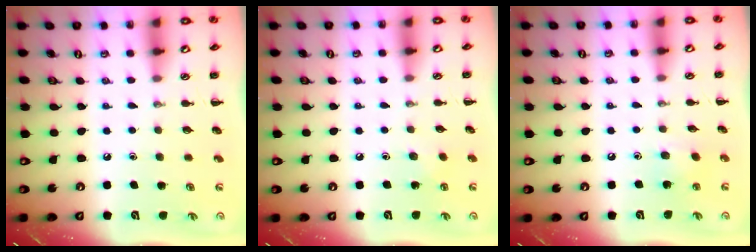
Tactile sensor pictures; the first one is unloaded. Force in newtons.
{"total": 4.0, "press": 3.8, "slide": 1.2}
{"total": 5.9, "press": 5.7, "slide": 1.6}